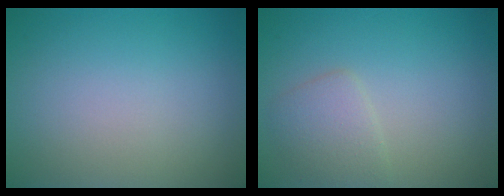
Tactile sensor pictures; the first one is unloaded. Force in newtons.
{"total": 2.3, "press": 2.3, "slide": 0.0}